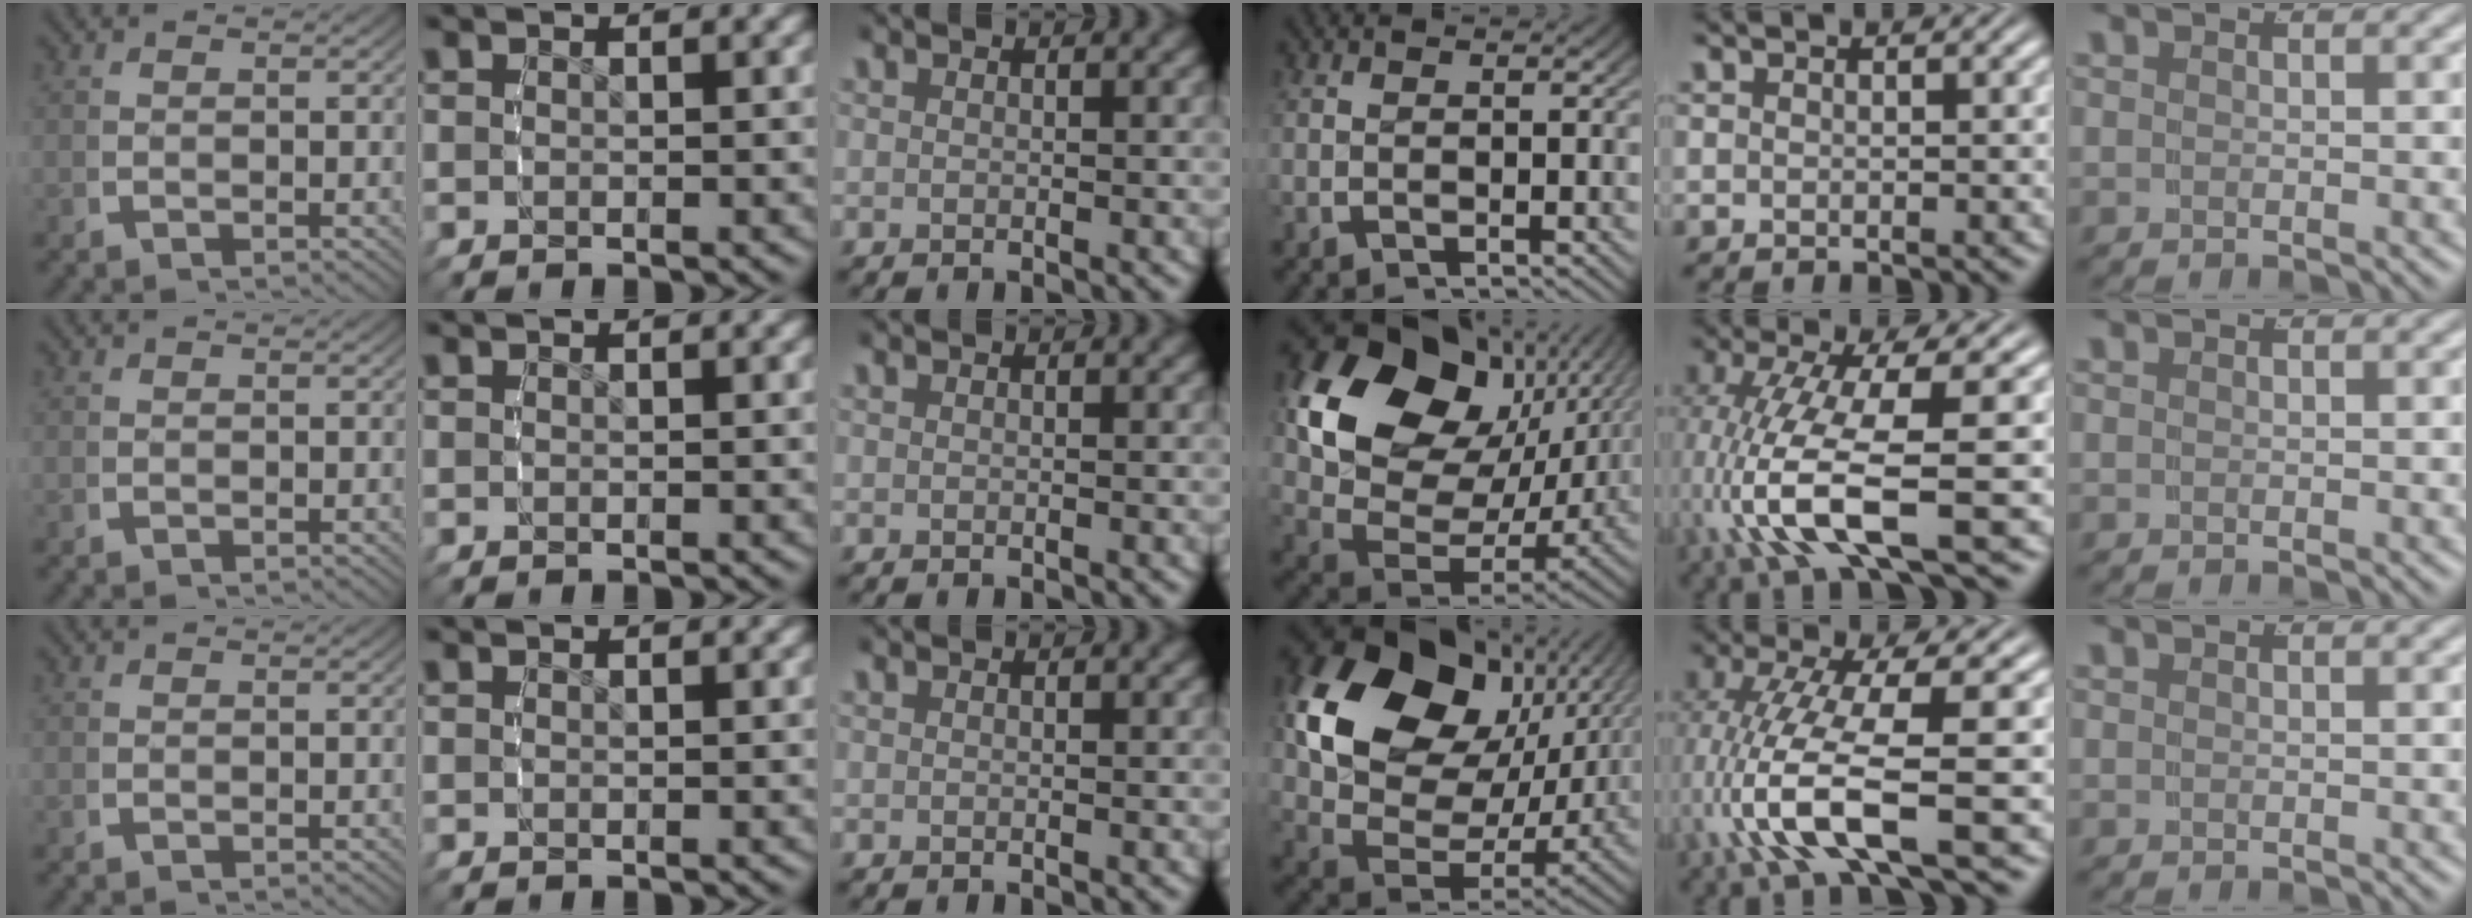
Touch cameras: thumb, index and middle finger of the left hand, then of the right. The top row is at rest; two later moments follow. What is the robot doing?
{"motion": "grasp_and_lifting", "object": "bowl"}